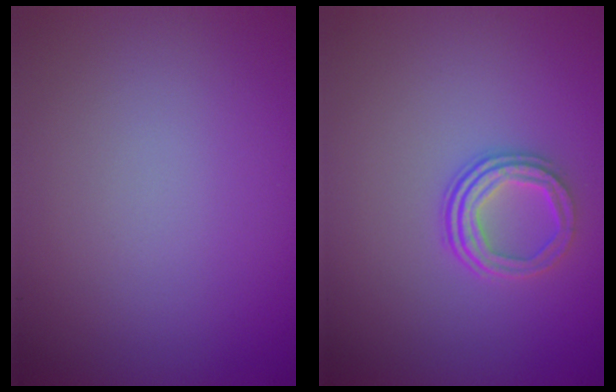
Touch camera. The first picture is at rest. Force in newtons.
{"total": 3.1, "press": 2.4, "slide": 1.9}